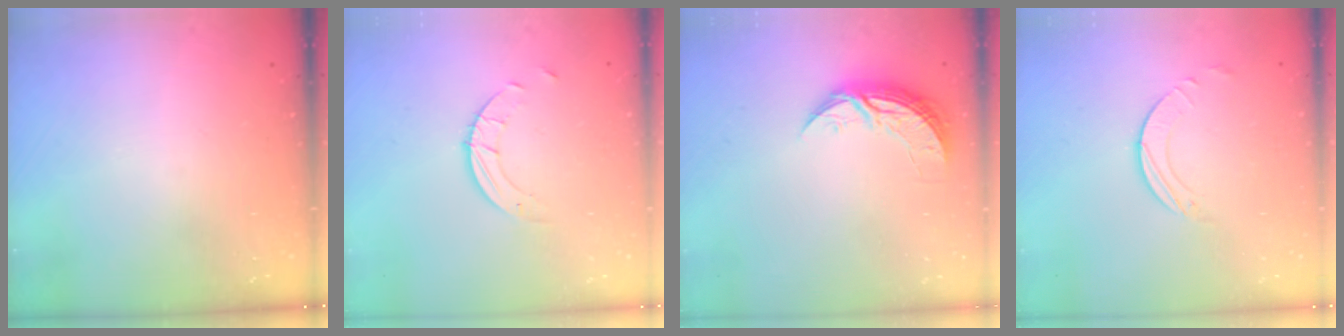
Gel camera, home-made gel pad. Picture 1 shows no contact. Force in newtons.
{"total": 2.5, "press": 2.5, "slide": 0.2}
{"total": 8.4, "press": 8.4, "slide": 0.6}
{"total": 1.6, "press": 1.6, "slide": 0.2}